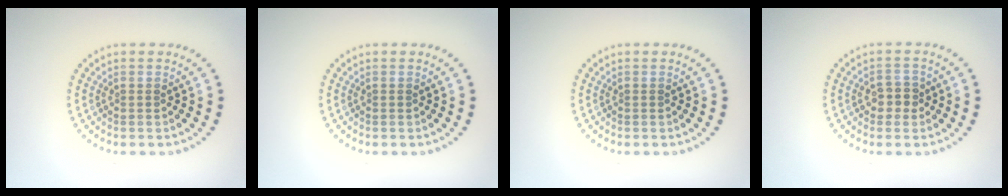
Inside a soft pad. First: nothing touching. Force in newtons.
{"total": 0.0}
{"total": 0.0}
{"total": 2.1, "press": 1.9, "slide": 0.7}